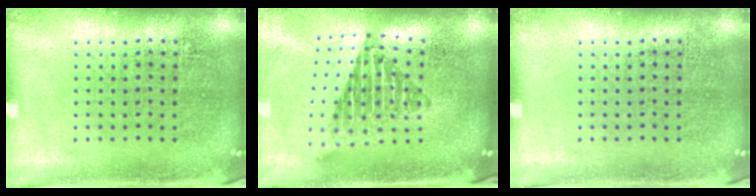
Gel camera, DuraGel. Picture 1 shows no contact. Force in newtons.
{"total": 2.0, "press": 1.5, "slide": 1.4}
{"total": 0.0}